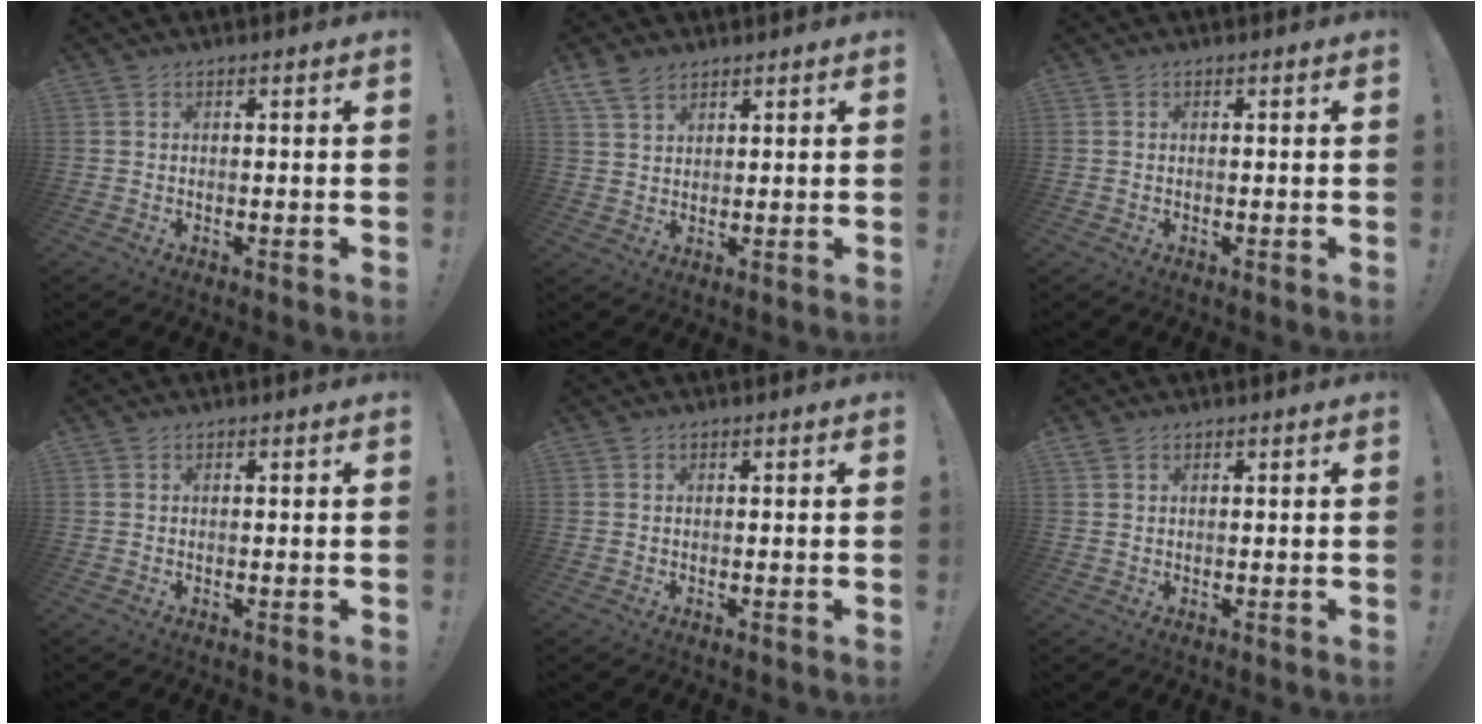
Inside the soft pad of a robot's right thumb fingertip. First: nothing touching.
{"total": 5.7, "force": [4.0, 3.2, 2.5], "torque": [-0.051, -0.014, 0.078]}
{"total": 0.0}
{"total": 0.0}
{"total": 0.0}
{"total": 1.3, "force": [1.0, 0.8, 0.4], "torque": [-0.006, 0.000, 0.019]}